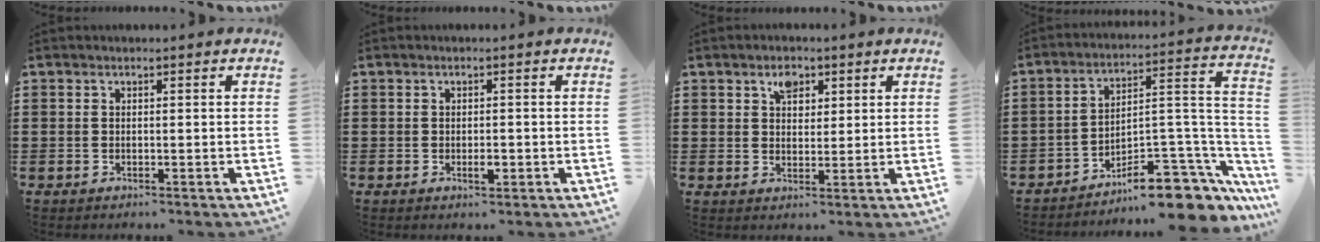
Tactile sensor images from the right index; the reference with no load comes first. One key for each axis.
{"total": 1.8, "fx": -0.5, "fy": 0.7, "fz": 1.5, "tx": -0.028, "ty": 0.001, "tz": -0.008}
{"total": 3.2, "fx": 1.9, "fy": 2.1, "fz": 1.6, "tx": -0.023, "ty": 0.000, "tz": 0.031}
{"total": 11.0, "fx": -9.0, "fy": 3.0, "fz": 5.7, "tx": -0.067, "ty": 0.033, "tz": -0.168}